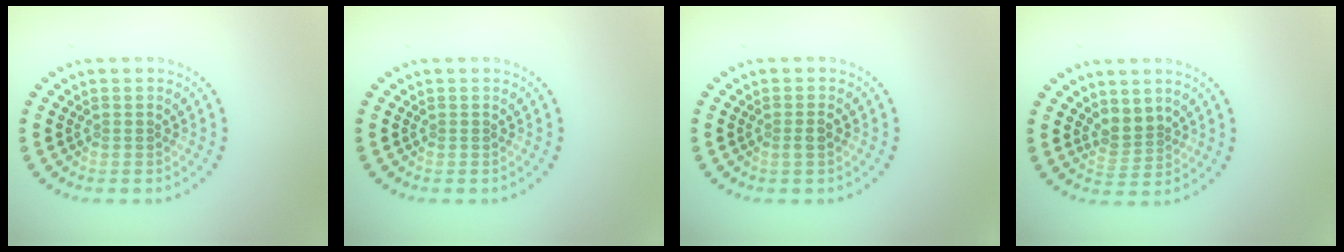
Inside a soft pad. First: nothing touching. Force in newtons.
{"total": 0.0}
{"total": 1.0, "press": 0.9, "slide": 0.4}
{"total": 2.3, "press": 1.7, "slide": 1.5}